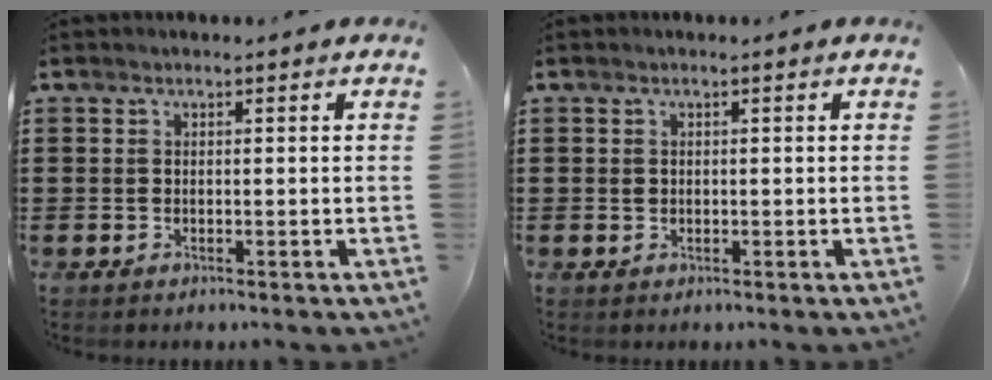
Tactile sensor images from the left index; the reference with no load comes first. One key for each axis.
{"total": 0.6, "fx": 0.1, "fy": 0.6, "fz": 0.3, "tx": -0.008, "ty": 0.003, "tz": 0.002}